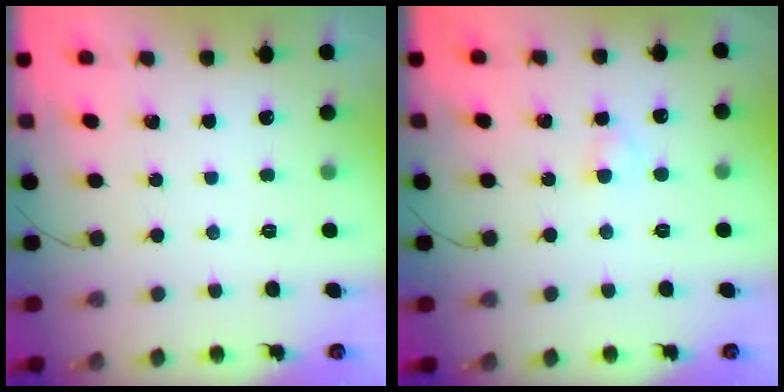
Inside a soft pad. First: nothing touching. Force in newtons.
{"total": 2.5, "press": 2.3, "slide": 1.0}